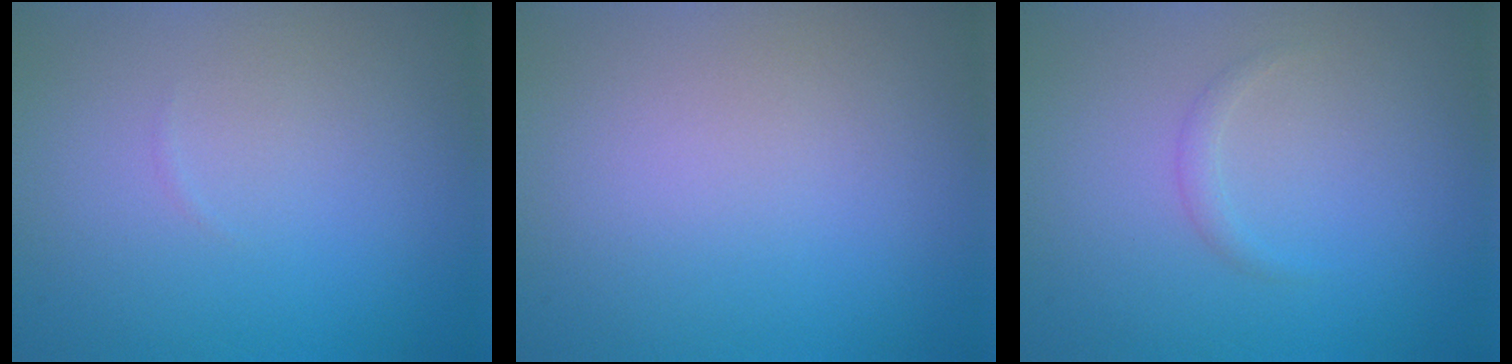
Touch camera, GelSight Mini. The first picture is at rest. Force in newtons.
{"total": 0.0}
{"total": 0.8, "press": 0.8, "slide": 0.1}